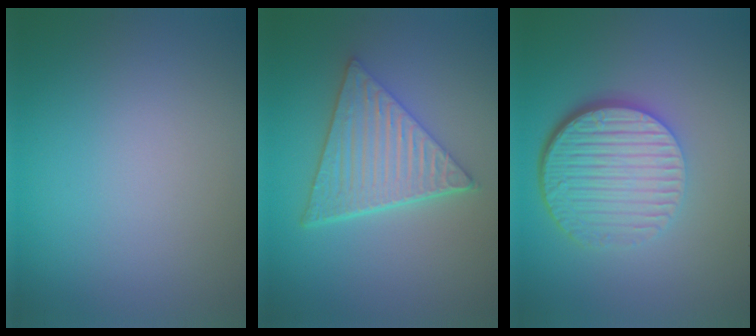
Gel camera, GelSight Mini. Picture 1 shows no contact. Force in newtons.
{"total": 6.3, "press": 4.5, "slide": 4.3}
{"total": 6.8, "press": 4.5, "slide": 5.1}